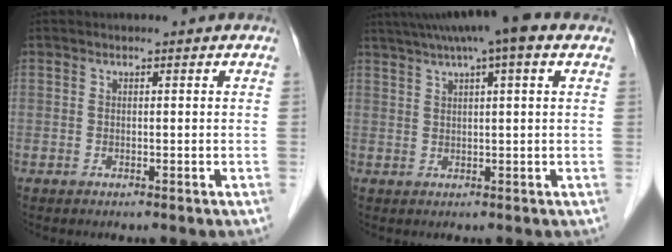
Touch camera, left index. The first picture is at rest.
{"total": 10.3, "force": [6.7, 0.9, 7.8], "torque": [-0.131, 0.040, 0.096]}